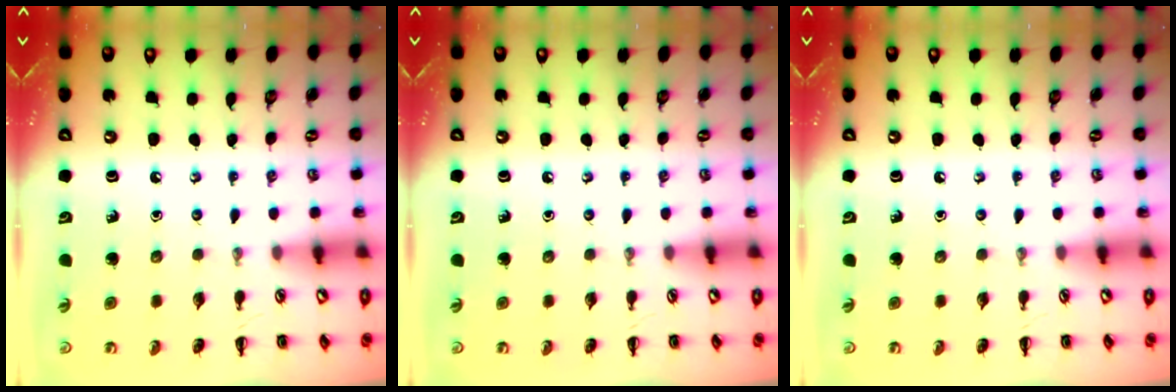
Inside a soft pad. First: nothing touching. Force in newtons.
{"total": 0.0}
{"total": 0.0}